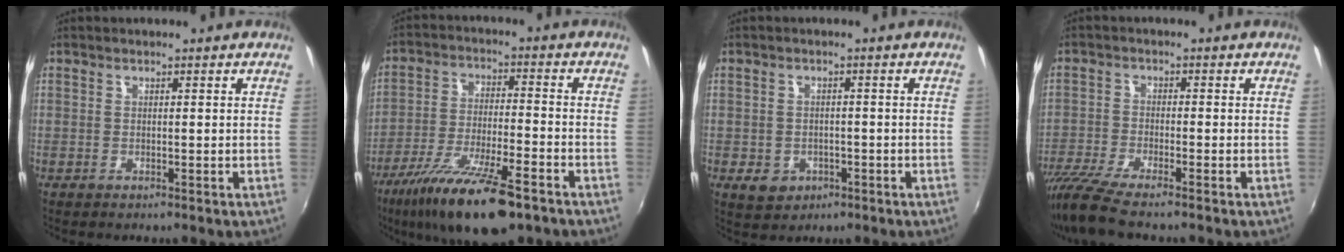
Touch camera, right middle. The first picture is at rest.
{"total": 17.6, "force": [-12.2, 4.2, 12.1], "torque": [-0.235, -0.044, -0.208]}
{"total": 4.5, "force": [-1.8, 3.7, 1.8], "torque": [-0.046, 0.001, -0.018]}
{"total": 8.2, "force": [-7.1, 0.3, 4.1], "torque": [-0.102, -0.029, -0.132]}